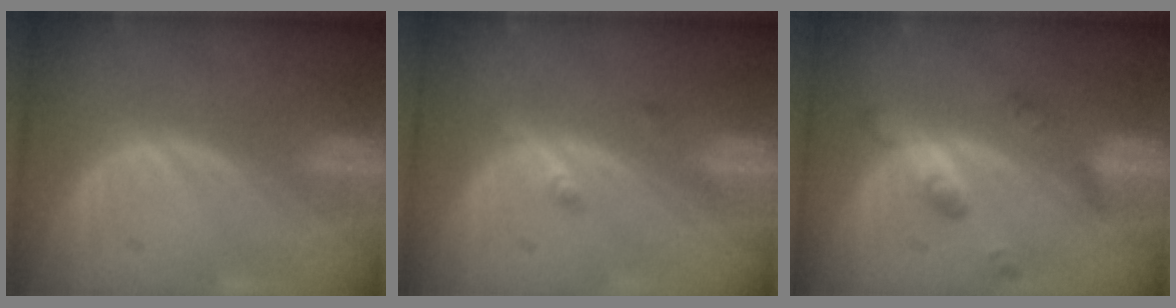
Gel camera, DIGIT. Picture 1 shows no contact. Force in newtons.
{"total": 2.4, "press": 2.0, "slide": 1.3}
{"total": 4.9, "press": 4.9, "slide": 0.2}